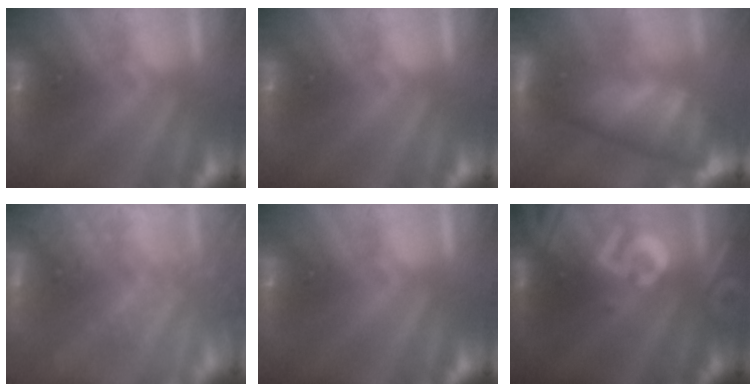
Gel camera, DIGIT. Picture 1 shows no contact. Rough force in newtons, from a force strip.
{"total": 0.0}
{"total": 10.2}
{"total": 5.5}
{"total": 0.0}
{"total": 2.9}